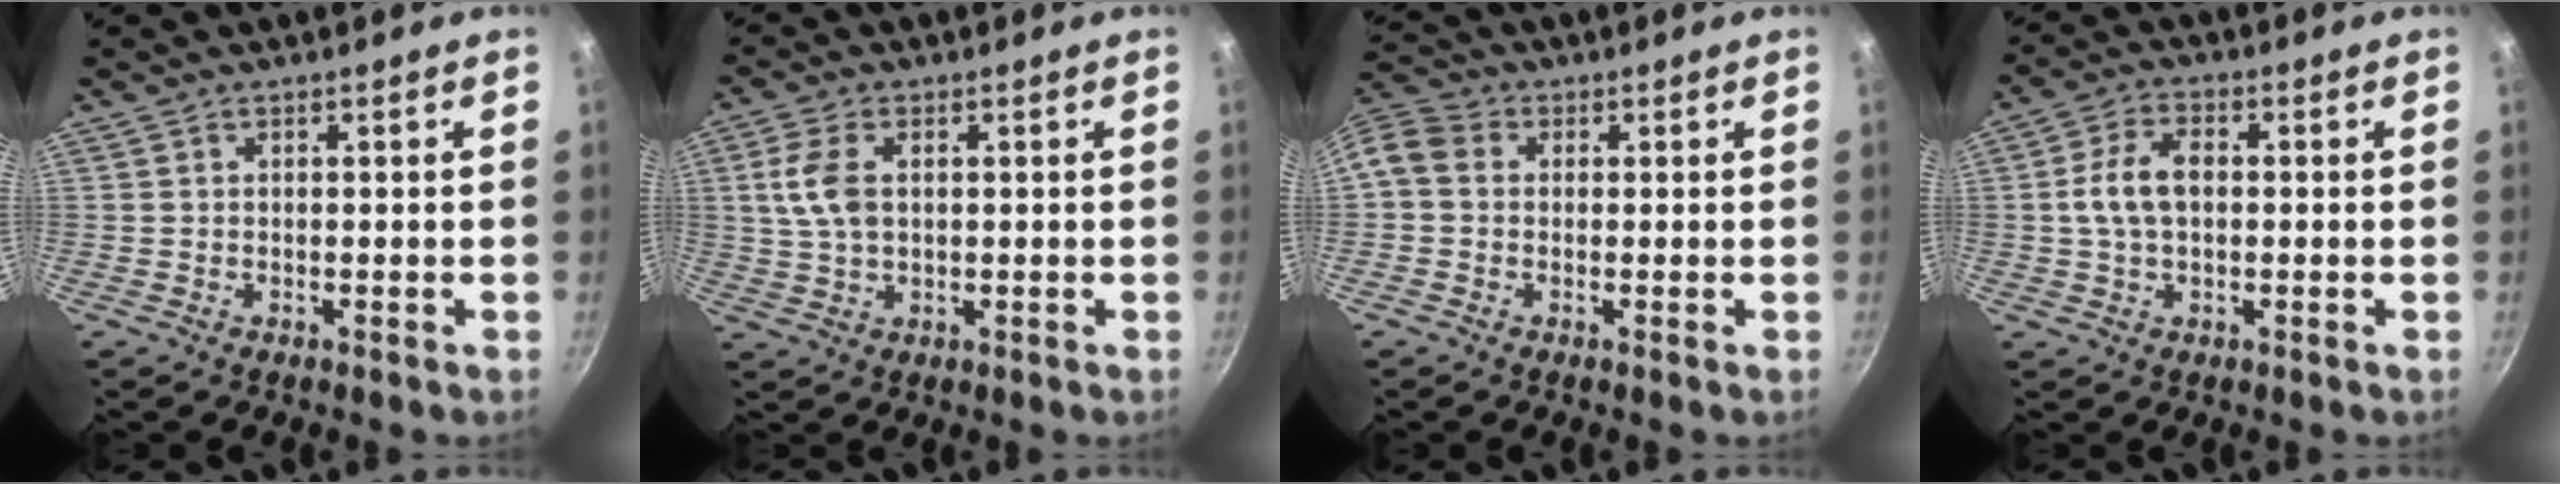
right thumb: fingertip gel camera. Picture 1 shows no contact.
{"total": 6.7, "force": [1.3, 4.0, 5.2], "torque": [-0.106, 0.001, 0.025]}
{"total": 7.7, "force": [0.1, 6.4, 4.3], "torque": [-0.098, 0.029, -0.016]}
{"total": 7.7, "force": [0.3, 4.7, 6.0], "torque": [-0.113, 0.021, -0.001]}